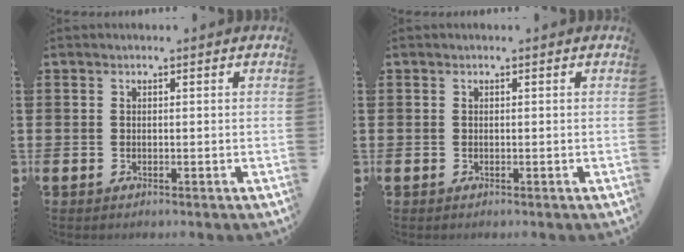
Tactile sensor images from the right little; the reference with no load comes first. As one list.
[{"total": 0.0}]